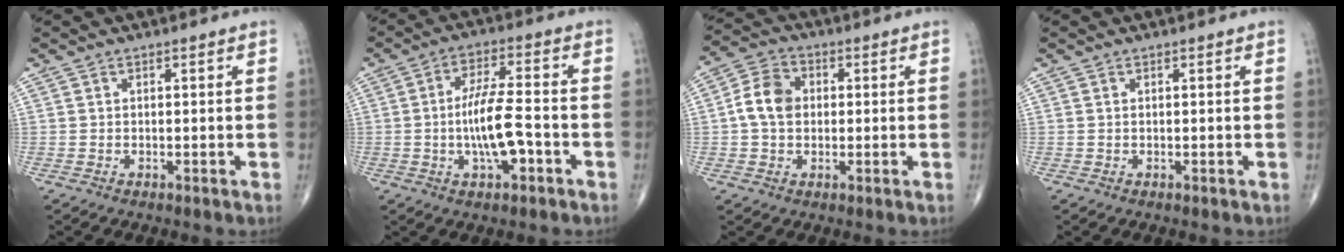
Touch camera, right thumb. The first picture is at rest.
{"total": 9.9, "force": [-2.3, 3.1, 9.1], "torque": [-0.169, 0.021, -0.042]}
{"total": 7.4, "force": [0.3, 5.6, 4.8], "torque": [-0.082, 0.016, -0.004]}
{"total": 0.0}